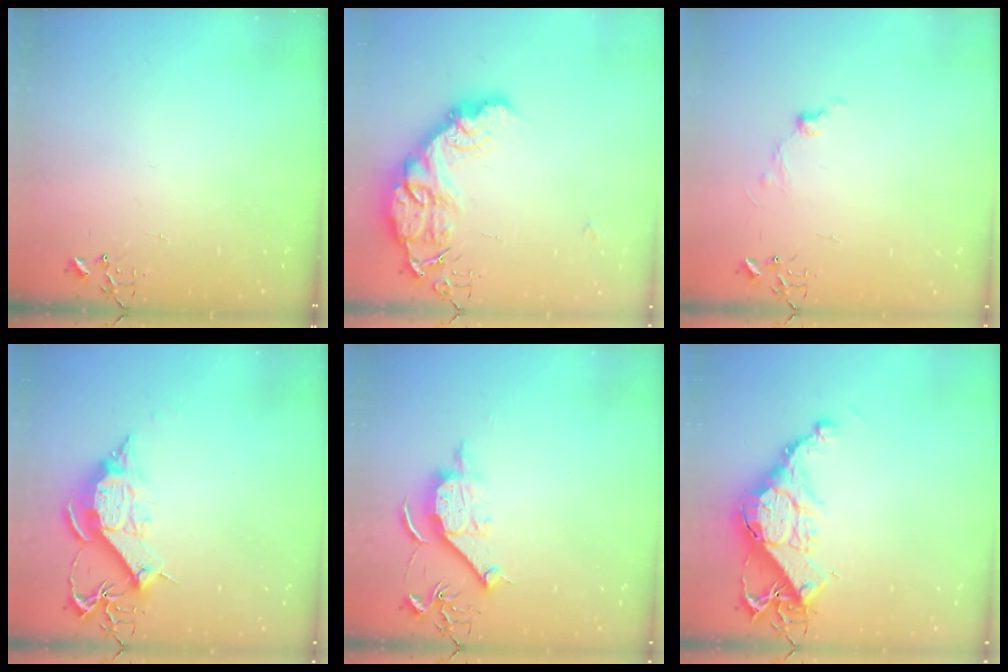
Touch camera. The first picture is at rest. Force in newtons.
{"total": 18.2, "press": 18.2, "slide": 1.3}
{"total": 6.8, "press": 6.8, "slide": 0.7}
{"total": 11.9, "press": 11.9, "slide": 0.7}
{"total": 11.3, "press": 11.3, "slide": 0.5}
{"total": 15.7, "press": 15.7, "slide": 1.1}